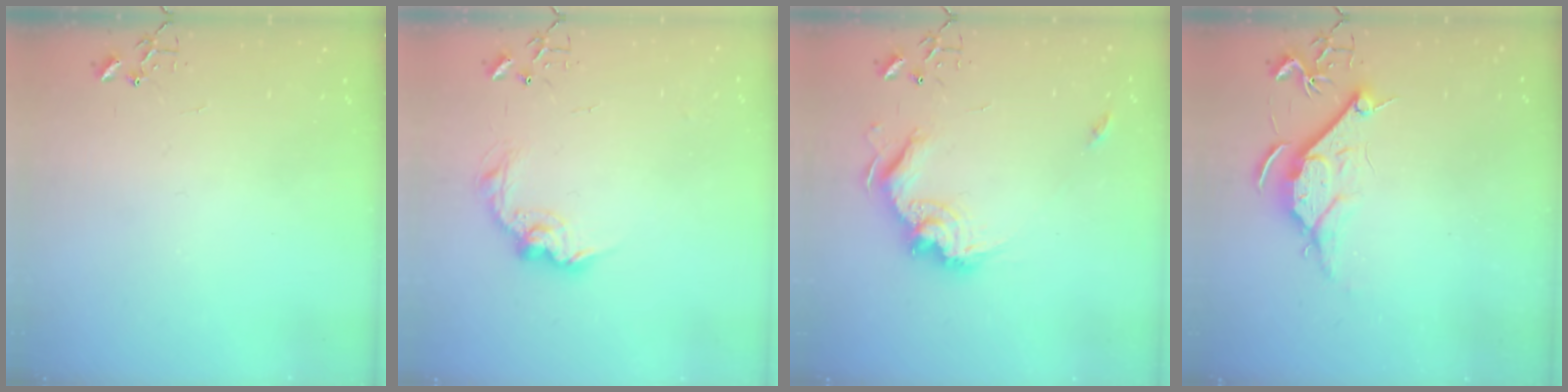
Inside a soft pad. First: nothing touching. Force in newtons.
{"total": 11.5, "press": 11.5, "slide": 0.5}
{"total": 16.3, "press": 16.2, "slide": 1.6}
{"total": 9.7, "press": 9.7, "slide": 0.7}